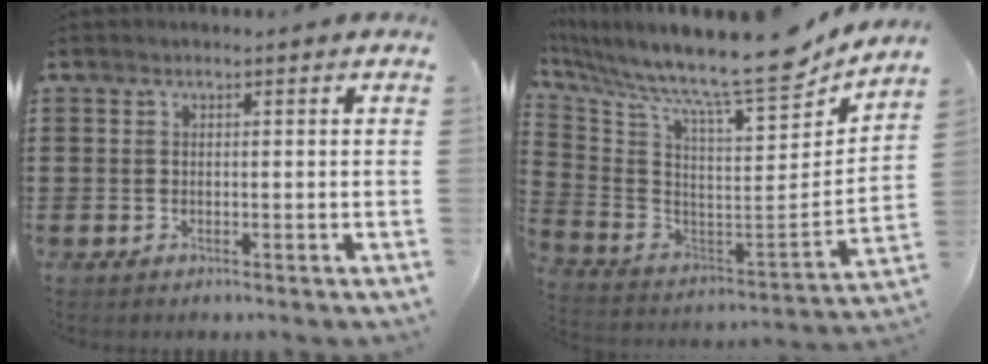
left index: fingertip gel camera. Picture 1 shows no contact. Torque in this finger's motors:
{"motor_torque": [0.41, -0.10, 1.05, 0.21]}